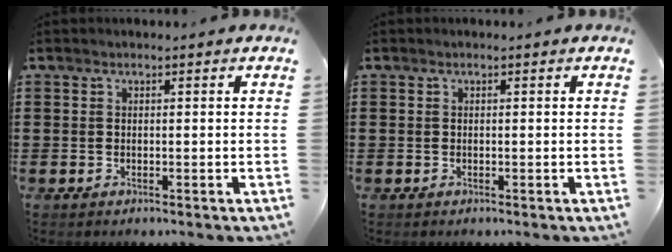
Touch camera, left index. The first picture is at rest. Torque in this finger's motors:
{"motor_torque": [-0.01, 0.01, 0.00, 0.00]}